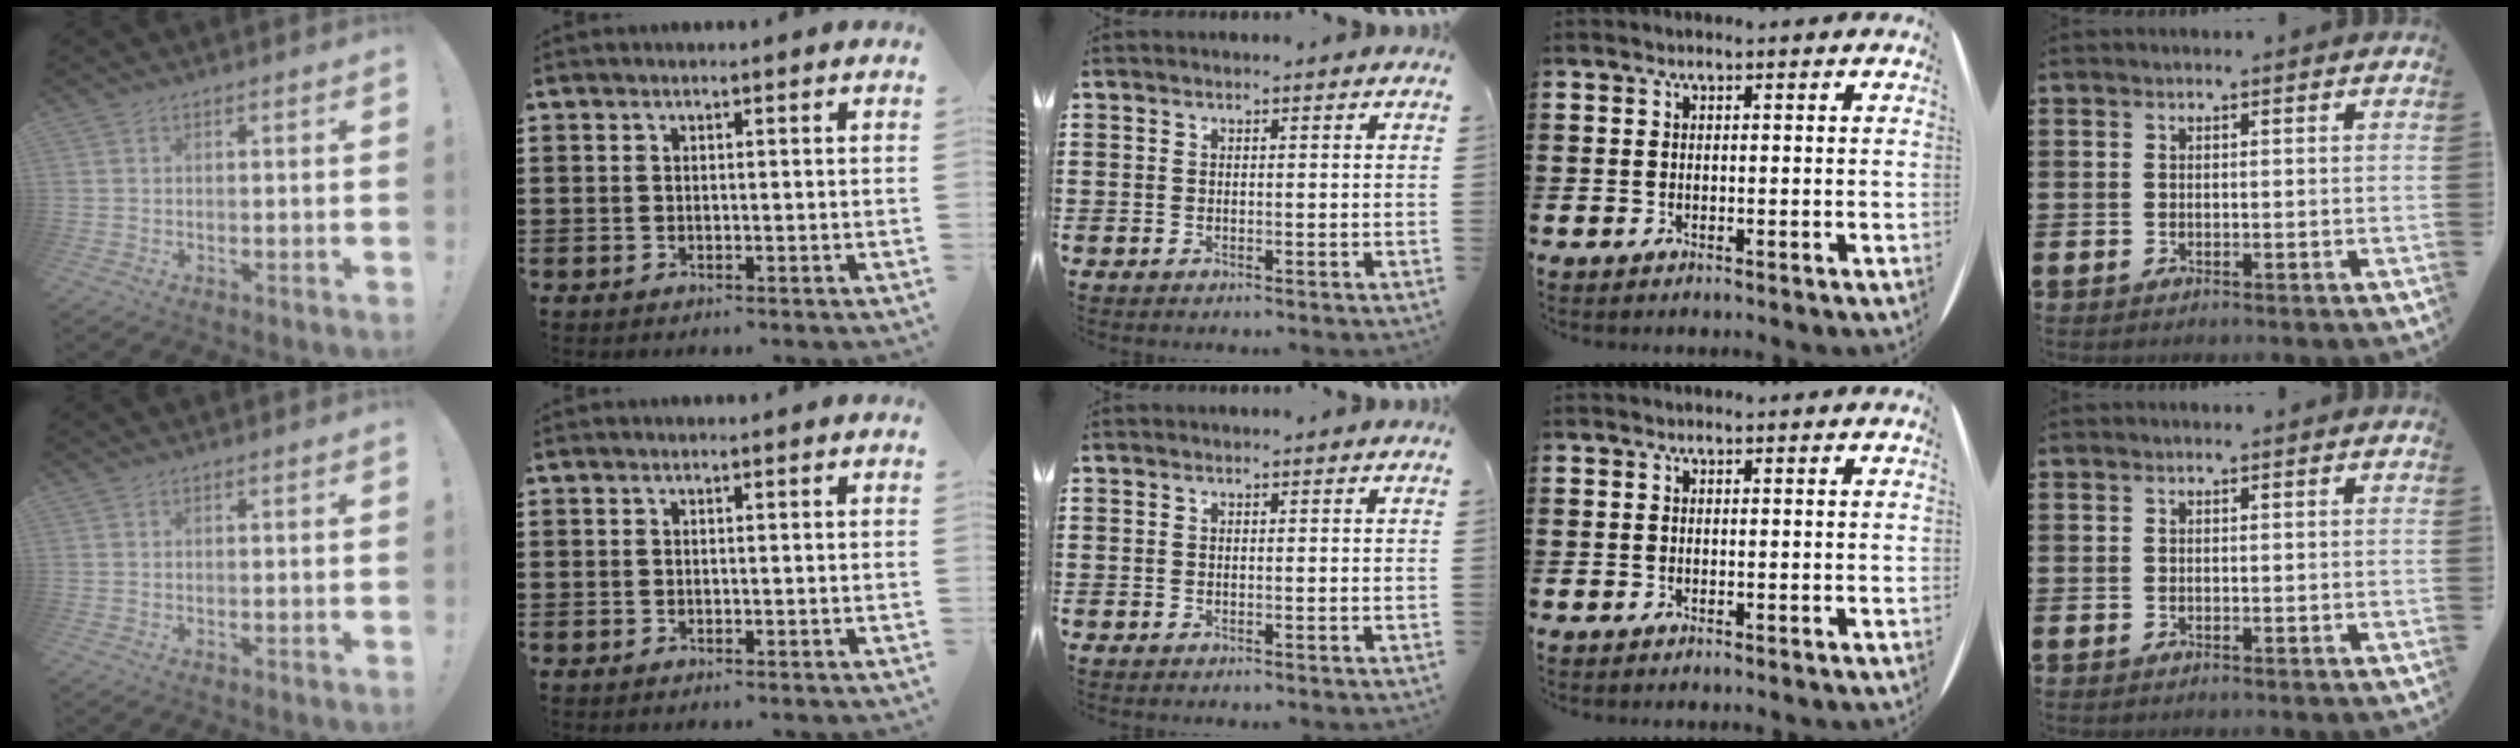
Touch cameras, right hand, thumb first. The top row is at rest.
{}